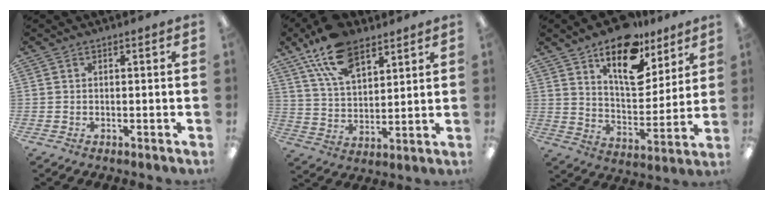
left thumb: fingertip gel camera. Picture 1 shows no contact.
{"total": 14.8, "force": [9.5, 7.7, 8.4], "torque": [-0.158, -0.030, 0.177]}
{"total": 17.6, "force": [11.8, 8.5, 10.0], "torque": [-0.145, -0.065, 0.203]}